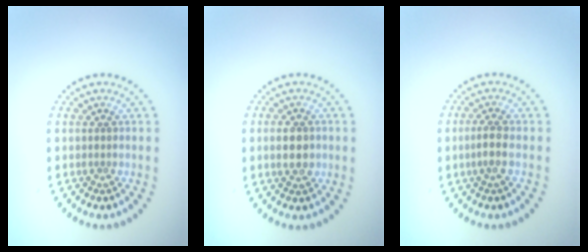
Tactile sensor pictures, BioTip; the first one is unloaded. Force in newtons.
{"total": 2.6, "press": 2.6, "slide": 0.2}
{"total": 1.7, "press": 1.3, "slide": 1.0}